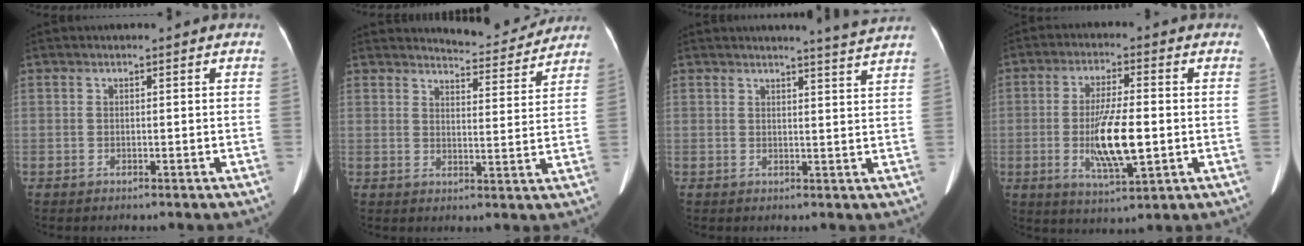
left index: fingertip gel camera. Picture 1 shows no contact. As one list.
[{"total": 7.6, "force": [7.6, 0.8, 0.6], "torque": [-0.008, -0.029, 0.090]}, {"total": 4.6, "force": [4.2, -1.6, 1.0], "torque": [-0.020, -0.036, 0.037]}, {"total": 9.4, "force": [-1.9, 1.8, 9.1], "torque": [-0.173, -0.029, -0.031]}]